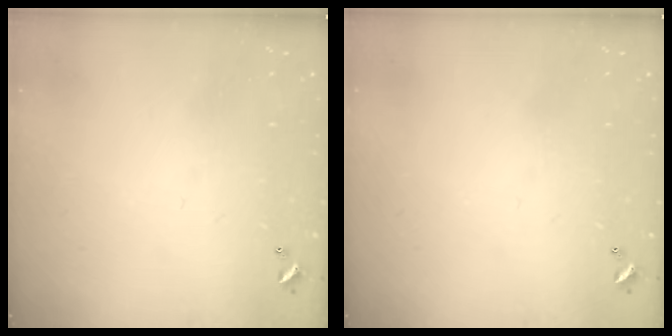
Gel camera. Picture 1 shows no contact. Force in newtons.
{"total": 0.0}